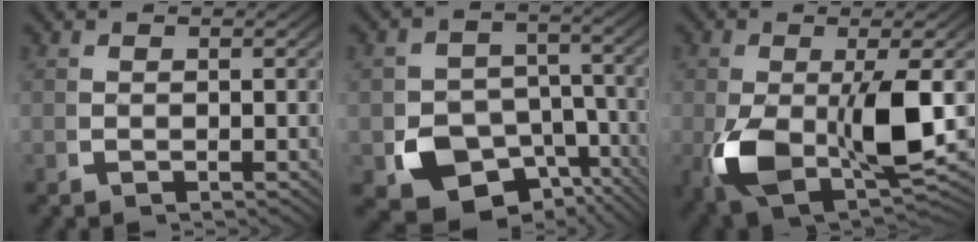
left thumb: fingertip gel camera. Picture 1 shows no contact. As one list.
[{"total": 11.5, "force": [-6.2, 8.3, 5.0], "torque": [-0.110, -0.060, -0.082]}, {"total": 12.3, "force": [-2.9, 6.6, 10.0], "torque": [-0.227, -0.050, -0.019]}]